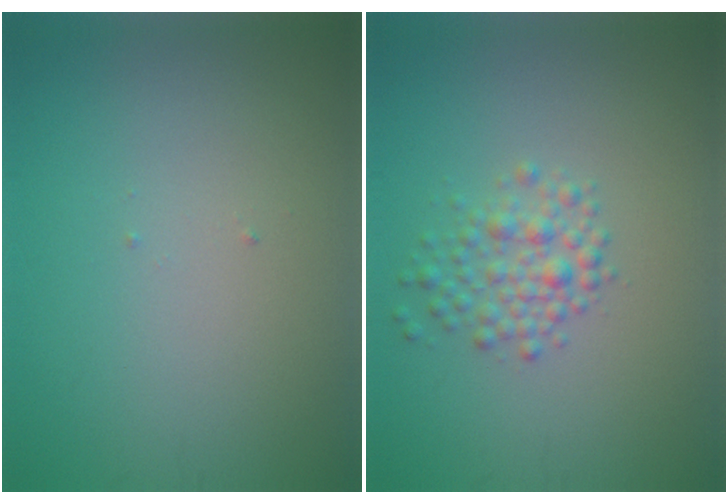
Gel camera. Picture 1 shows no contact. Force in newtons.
{"total": 2.6, "press": 2.6, "slide": 0.0}